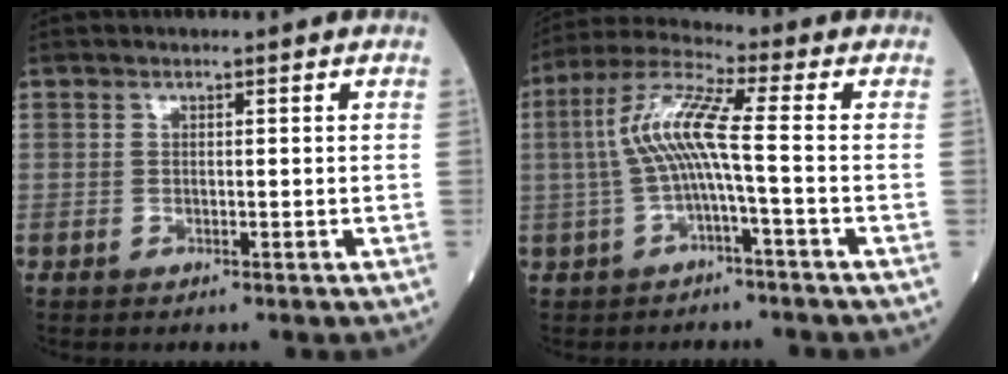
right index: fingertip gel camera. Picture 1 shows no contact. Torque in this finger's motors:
{"motor_torque": [1.14, -0.26, 0.66, 0.21]}